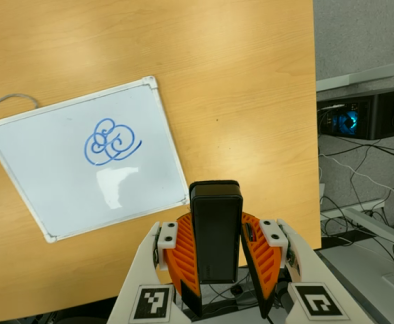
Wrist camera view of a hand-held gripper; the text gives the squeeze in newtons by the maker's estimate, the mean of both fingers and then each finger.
{"total": 8.8, "left": 7.4, "right": 10.3}